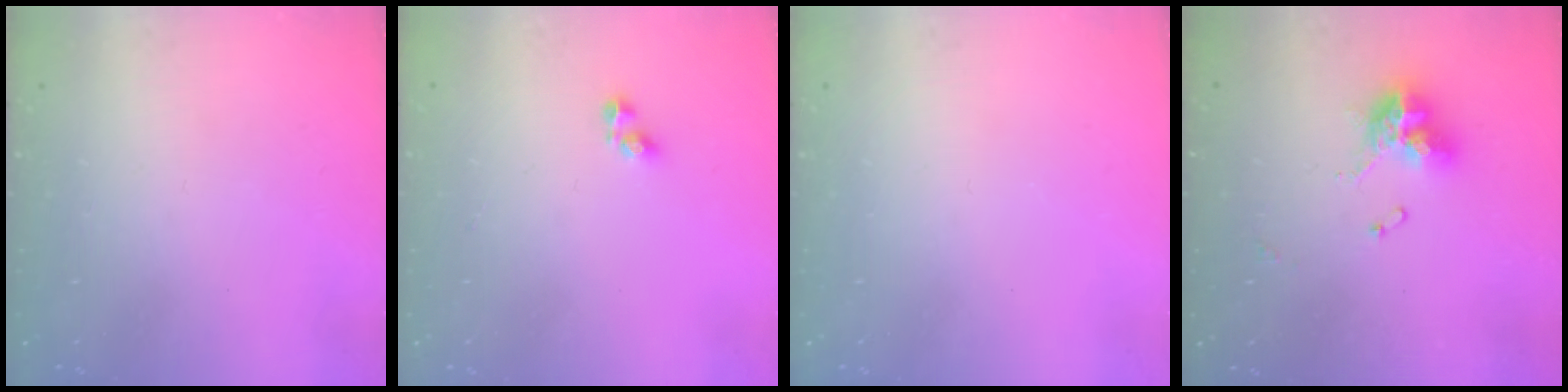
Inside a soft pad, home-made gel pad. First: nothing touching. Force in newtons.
{"total": 2.9, "press": 2.9, "slide": 0.4}
{"total": 0.0}
{"total": 11.3, "press": 11.2, "slide": 1.0}